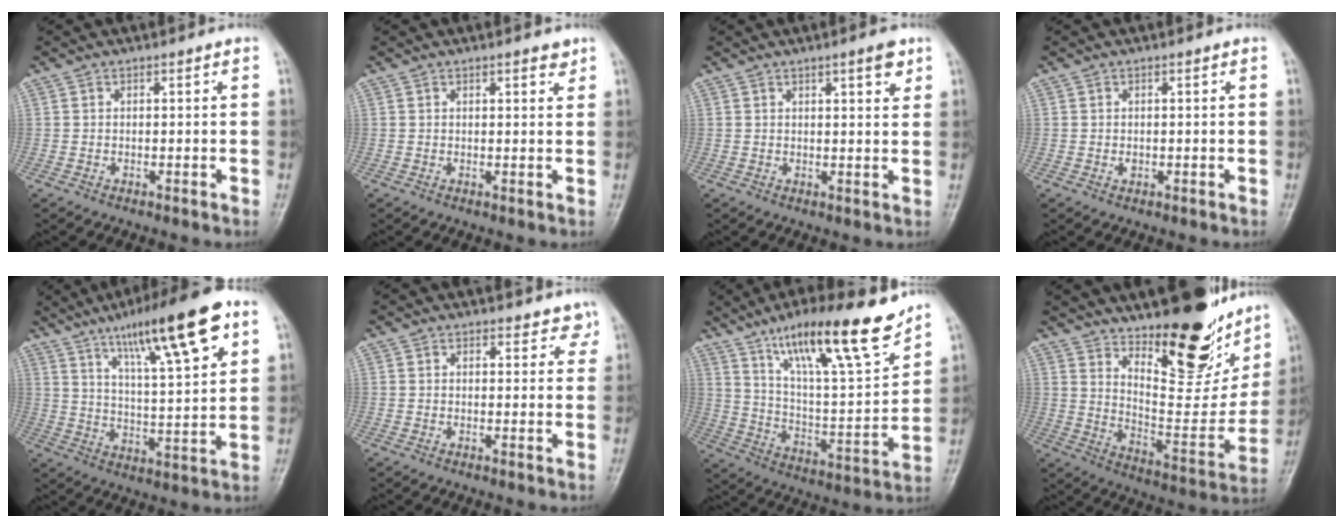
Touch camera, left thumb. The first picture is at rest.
{"total": 2.3, "force": [1.7, 0.7, 1.4], "torque": [-0.012, -0.009, 0.021]}
{"total": 3.9, "force": [2.5, 0.9, 2.9], "torque": [-0.034, -0.014, 0.033]}
{"total": 0.9, "force": [0.3, 0.6, 0.6], "torque": [-0.007, -0.002, 0.007]}
{"total": 19.8, "force": [10.8, 3.9, 16.1], "torque": [-0.238, -0.032, 0.177]}
{"total": 3.6, "force": [3.1, 1.8, 0.6], "torque": [0.024, -0.015, 0.026]}
{"total": 22.2, "force": [15.2, 4.5, 15.5], "torque": [-0.226, -0.070, 0.256]}
{"total": 25.6, "force": [17.1, 9.6, 16.4], "torque": [-0.184, -0.103, 0.263]}